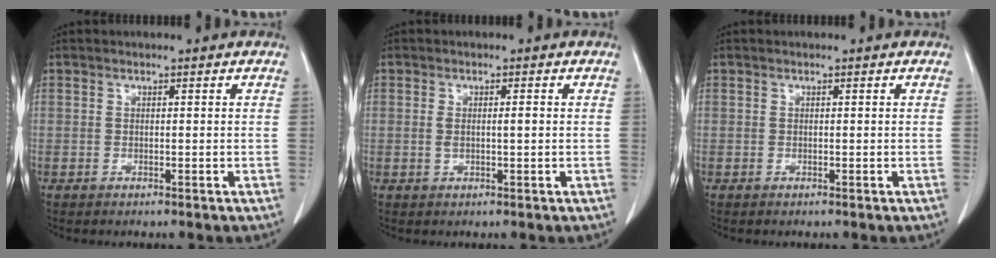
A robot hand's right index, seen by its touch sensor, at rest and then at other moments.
{"total": 2.3, "force": [0.1, 0.6, 2.2], "torque": [-0.045, 0.005, 0.005]}
{"total": 0.0}